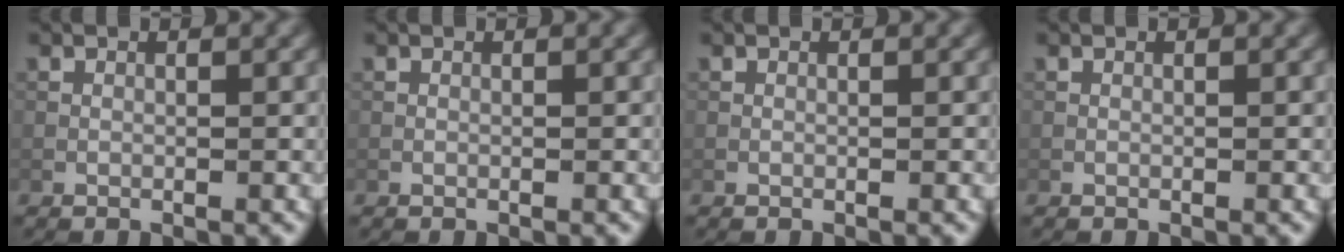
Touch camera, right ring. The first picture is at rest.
{"total": 0.0}
{"total": 0.0}
{"total": 0.0}